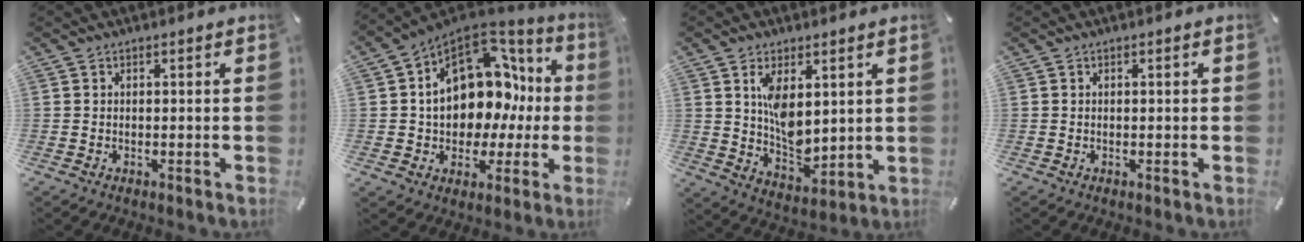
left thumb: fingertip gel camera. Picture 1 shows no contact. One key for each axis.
{"total": 17.9, "fx": 3.9, "fy": 12.4, "fz": 12.3, "tx": -0.190, "ty": -0.023, "tz": 0.067}
{"total": 9.5, "fx": 3.4, "fy": 5.8, "fz": 6.7, "tx": -0.111, "ty": -0.026, "tz": 0.059}
{"total": 0.7, "fx": 0.0, "fy": 0.2, "fz": 0.7, "tx": -0.012, "ty": 0.002, "tz": 0.000}